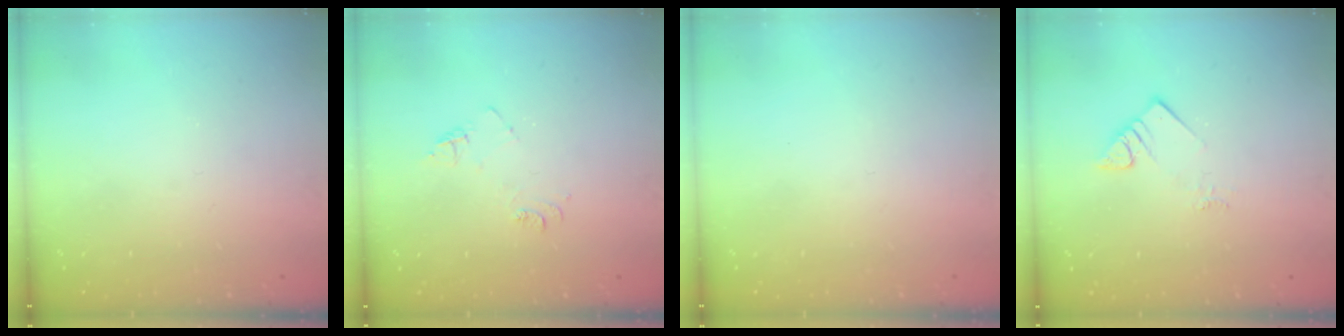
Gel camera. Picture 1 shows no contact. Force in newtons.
{"total": 5.9, "press": 5.9, "slide": 0.6}
{"total": 1.6, "press": 1.5, "slide": 0.1}
{"total": 4.1, "press": 4.1, "slide": 0.3}